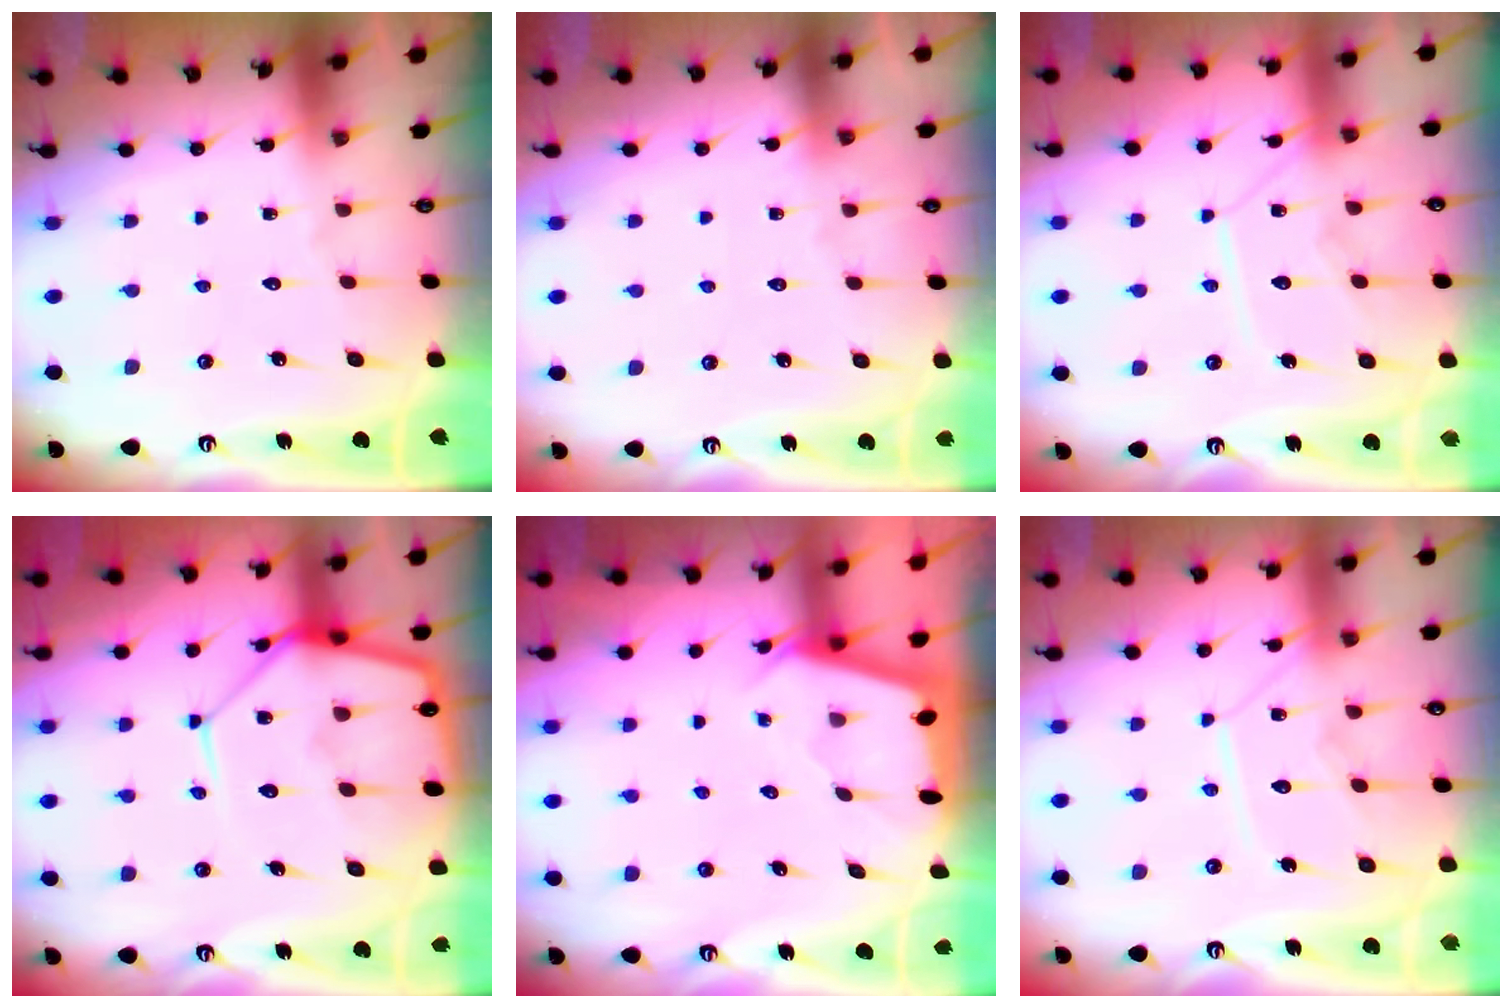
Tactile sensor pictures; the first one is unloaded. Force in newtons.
{"total": 5.3, "press": 5.2, "slide": 0.8}
{"total": 11.4, "press": 11.4, "slide": 1.2}
{"total": 15.9, "press": 15.8, "slide": 1.5}
{"total": 2.0, "press": 2.0, "slide": 0.3}
{"total": 11.4, "press": 11.4, "slide": 1.2}